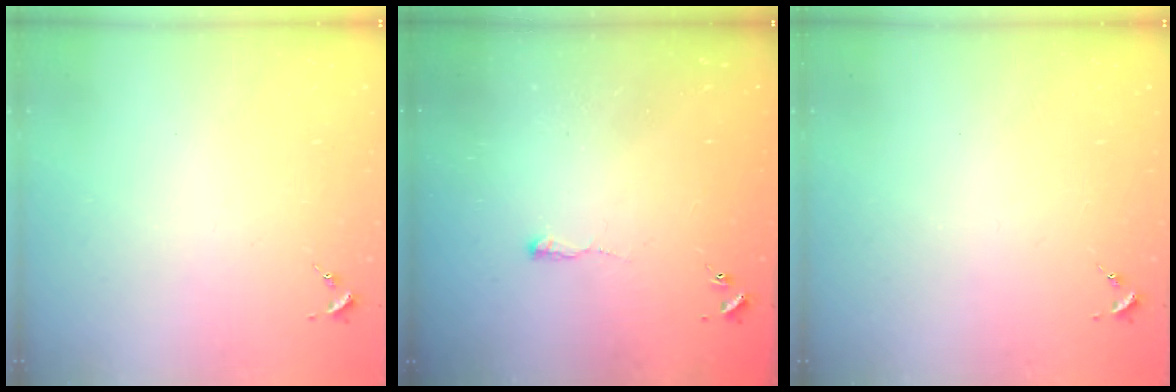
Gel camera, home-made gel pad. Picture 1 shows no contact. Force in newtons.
{"total": 2.8, "press": 2.7, "slide": 0.6}
{"total": 0.0}